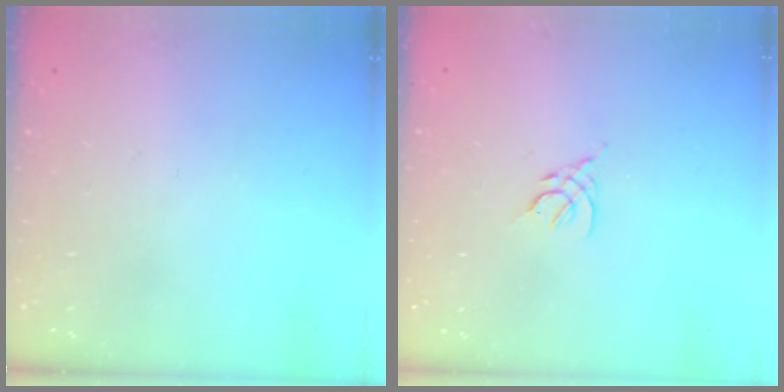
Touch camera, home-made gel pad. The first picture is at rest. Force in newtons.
{"total": 2.4, "press": 2.3, "slide": 0.6}